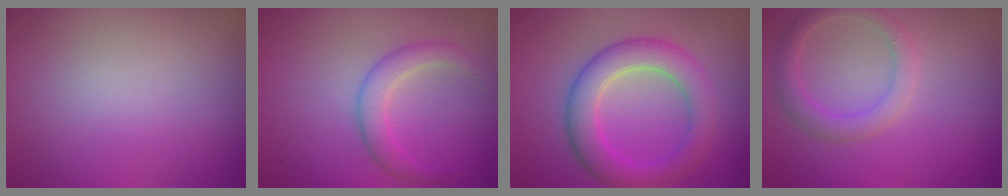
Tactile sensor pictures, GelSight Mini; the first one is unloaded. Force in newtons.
{"total": 2.6, "press": 2.6, "slide": 0.1}
{"total": 4.4, "press": 4.4, "slide": 0.0}
{"total": 2.5, "press": 2.5, "slide": 0.2}